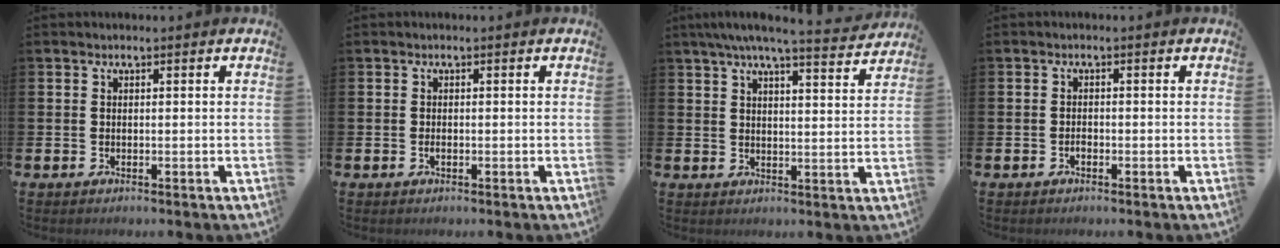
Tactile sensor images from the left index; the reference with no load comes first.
{"total": 0.6, "force": [-0.3, 0.2, 0.5], "torque": [-0.016, 0.003, -0.005]}
{"total": 6.6, "force": [6.0, 0.3, 2.7], "torque": [-0.060, -0.027, 0.104]}
{"total": 1.0, "force": [-0.6, 0.5, 0.6], "torque": [-0.019, 0.002, -0.010]}